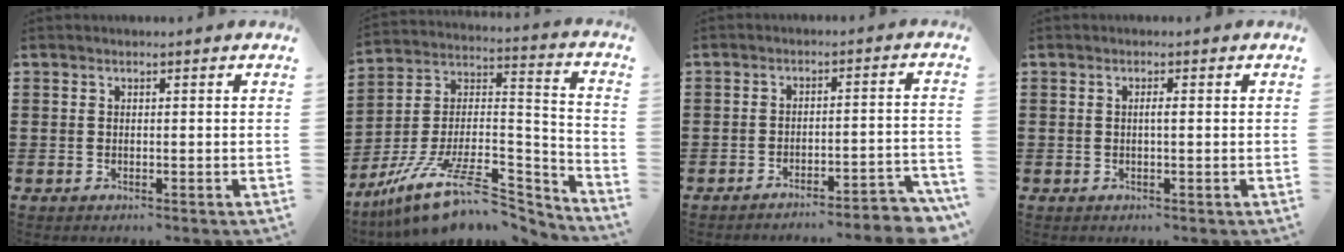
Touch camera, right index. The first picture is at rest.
{"total": 14.3, "force": [-9.9, 5.4, 8.7], "torque": [-0.158, 0.028, -0.170]}
{"total": 4.1, "force": [-3.9, -0.2, 1.2], "torque": [-0.023, -0.009, -0.080]}
{"total": 1.1, "force": [0.0, 0.1, 1.1], "torque": [-0.019, -0.001, 0.000]}